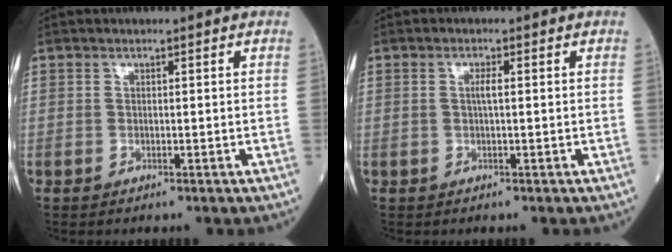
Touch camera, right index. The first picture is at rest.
{"total": 1.3, "force": [0.1, 0.1, 1.3], "torque": [-0.028, 0.003, 0.002]}